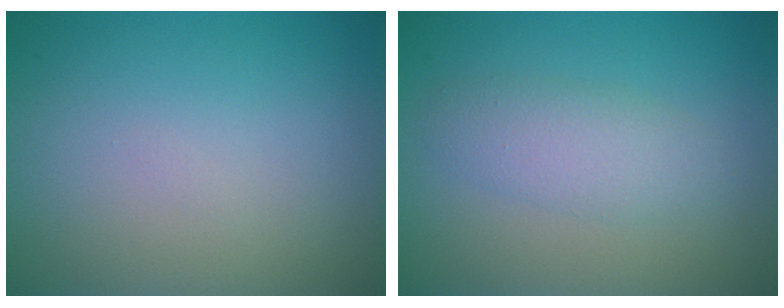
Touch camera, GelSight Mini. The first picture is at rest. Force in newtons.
{"total": 2.7, "press": 2.7, "slide": 0.0}